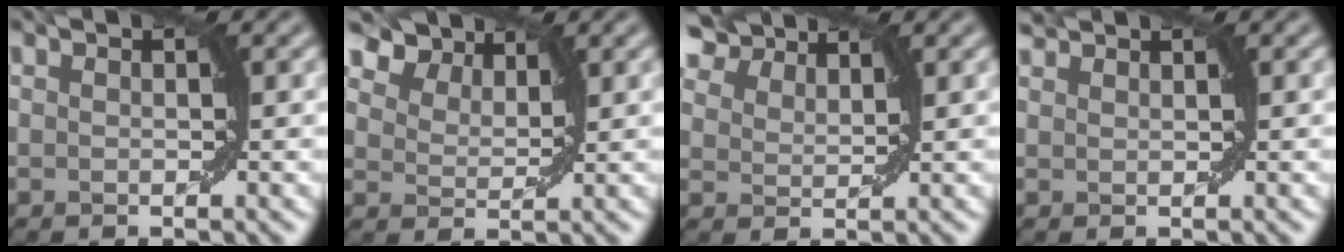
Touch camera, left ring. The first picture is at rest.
{"total": 4.8, "force": [4.0, 2.0, 1.7], "torque": [-0.047, 0.002, 0.074]}
{"total": 5.3, "force": [4.7, 1.8, 1.6], "torque": [-0.050, 0.005, 0.084]}
{"total": 1.2, "force": [1.1, -0.1, 0.1], "torque": [-0.006, 0.006, 0.023]}